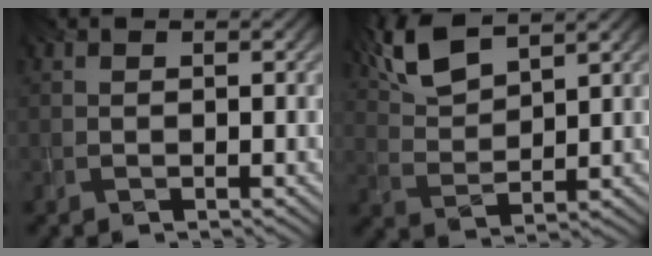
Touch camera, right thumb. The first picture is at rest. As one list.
[{"total": 7.7, "force": [5.3, 2.5, 5.0], "torque": [-0.123, 0.014, 0.110]}]